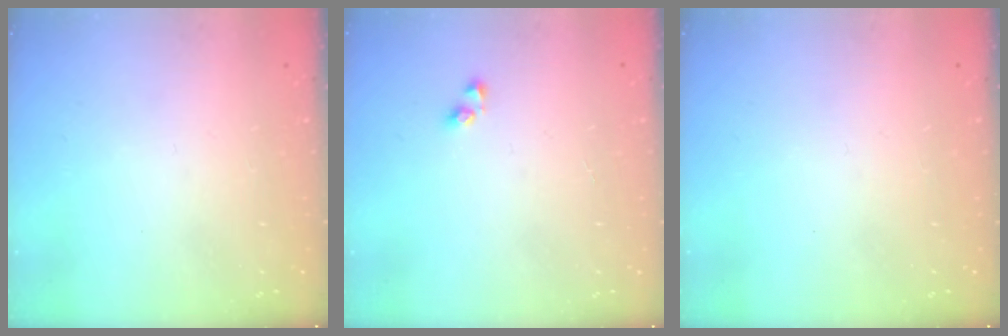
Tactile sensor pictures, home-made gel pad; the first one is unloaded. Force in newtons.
{"total": 2.9, "press": 2.9, "slide": 0.3}
{"total": 0.0}